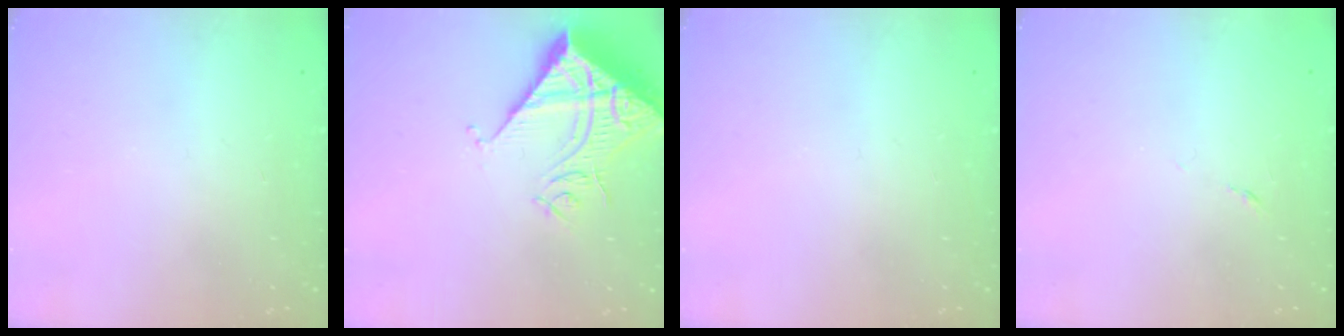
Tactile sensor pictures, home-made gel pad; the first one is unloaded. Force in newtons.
{"total": 13.5, "press": 13.4, "slide": 1.7}
{"total": 0.0}
{"total": 3.8, "press": 3.7, "slide": 0.9}